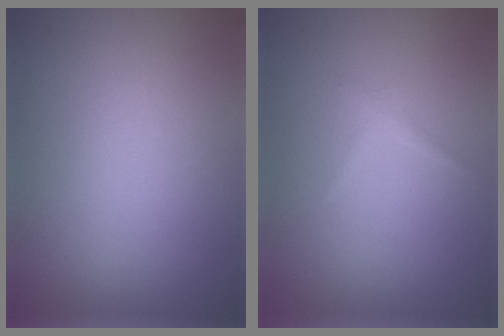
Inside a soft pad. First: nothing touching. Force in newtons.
{"total": 0.7, "press": 0.7, "slide": 0.1}